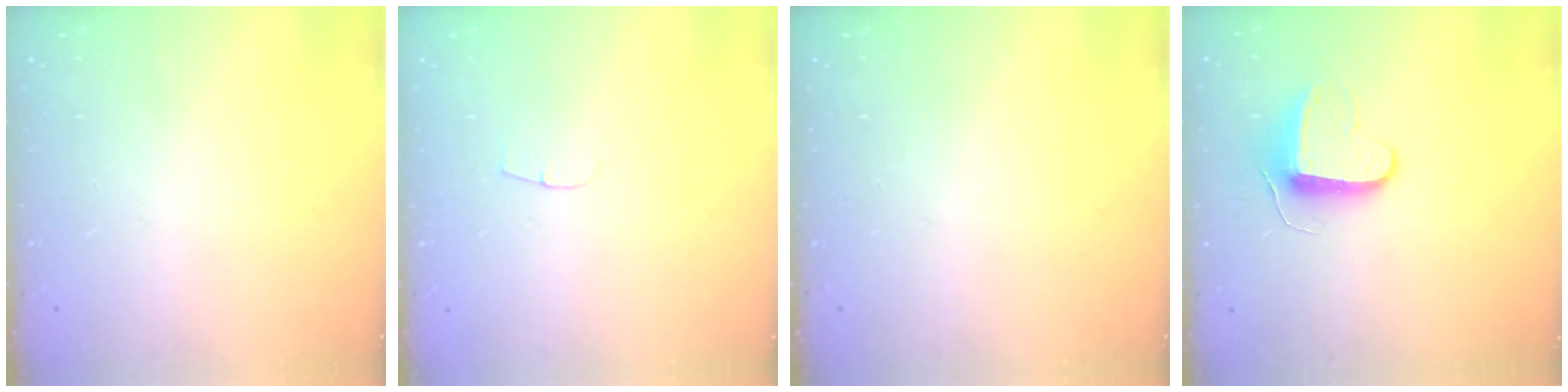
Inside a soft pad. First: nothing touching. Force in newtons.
{"total": 3.8, "press": 3.8, "slide": 0.4}
{"total": 0.0}
{"total": 9.9, "press": 9.9, "slide": 0.3}